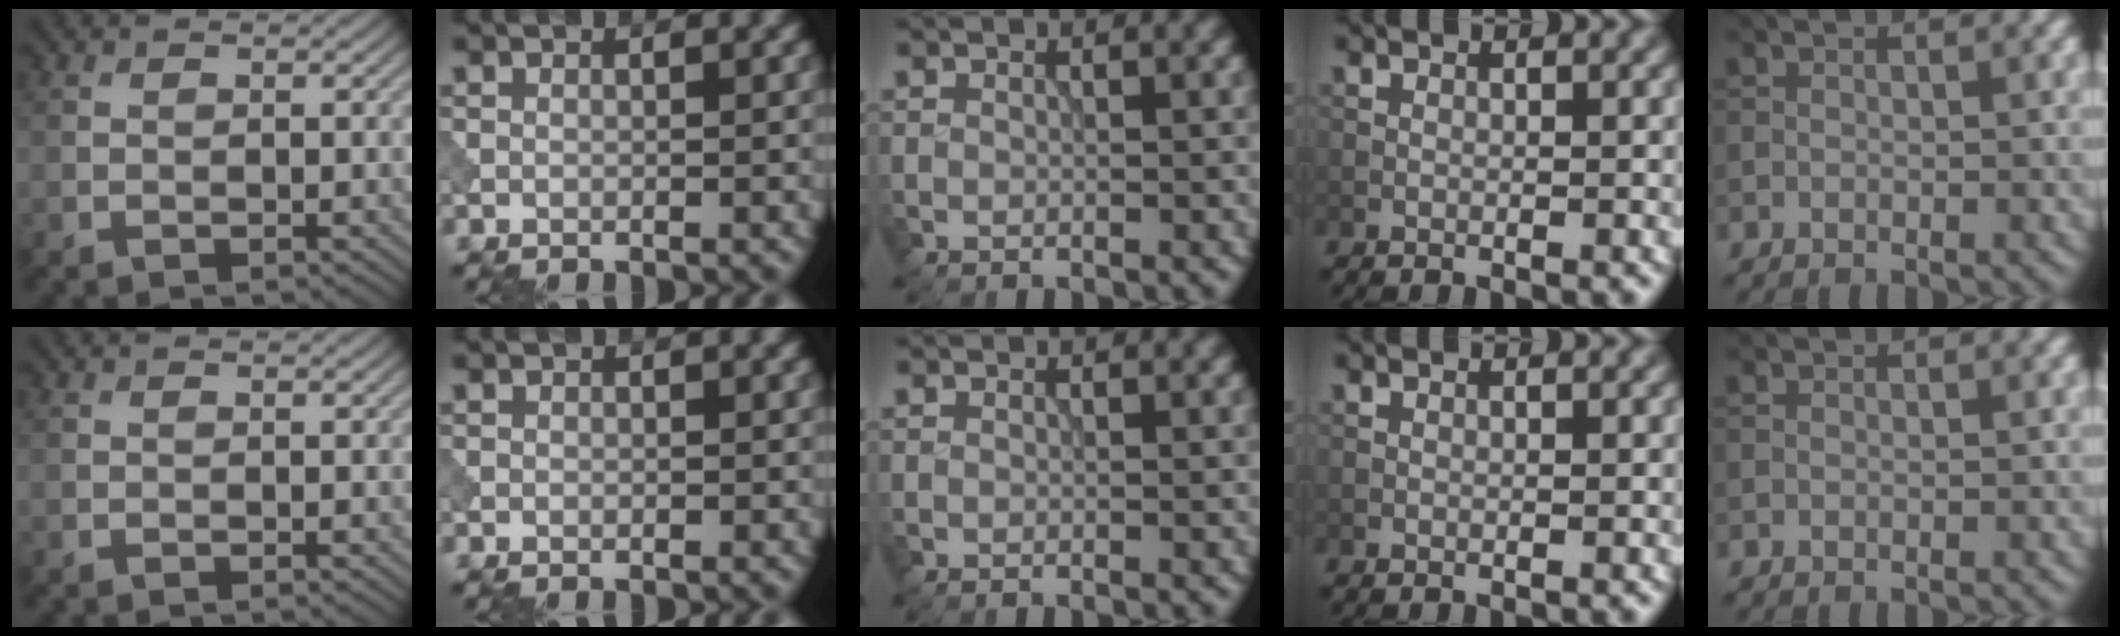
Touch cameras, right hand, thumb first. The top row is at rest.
{}